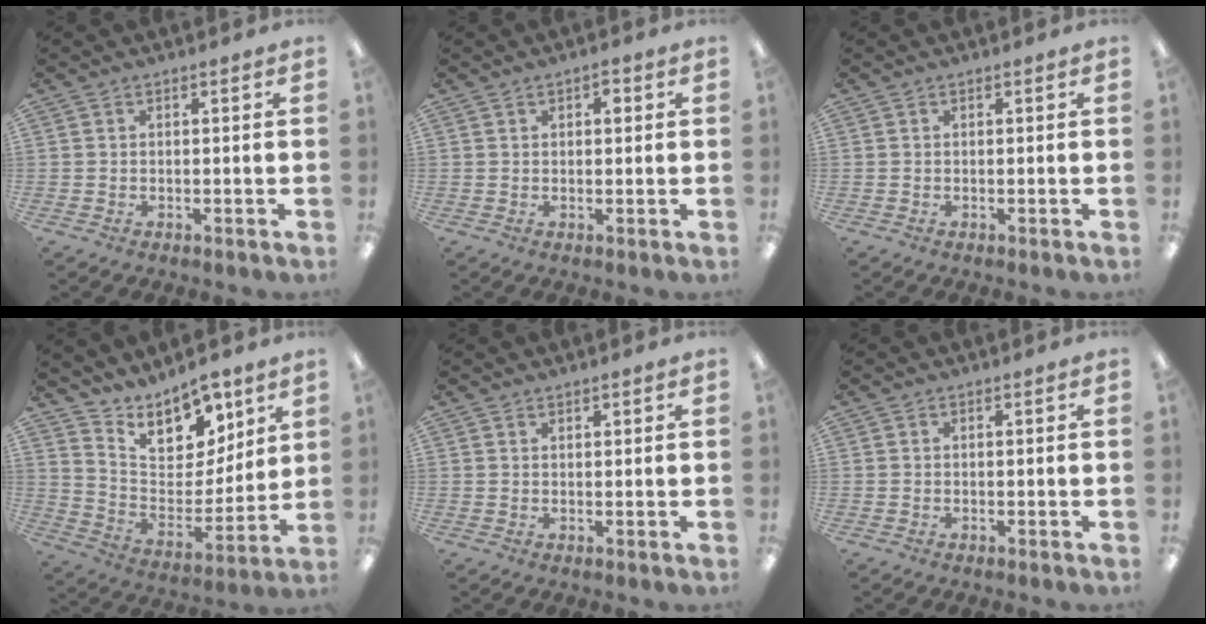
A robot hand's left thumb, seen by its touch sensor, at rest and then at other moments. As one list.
[{"total": 2.4, "force": [1.2, 1.3, 1.6], "torque": [-0.017, -0.002, 0.017]}, {"total": 0.0}, {"total": 14.1, "force": [11.4, 6.7, 4.8], "torque": [-0.084, -0.090, 0.212]}, {"total": 0.9, "force": [0.8, 0.1, 0.1], "torque": [-0.002, -0.001, 0.016]}, {"total": 0.0}]